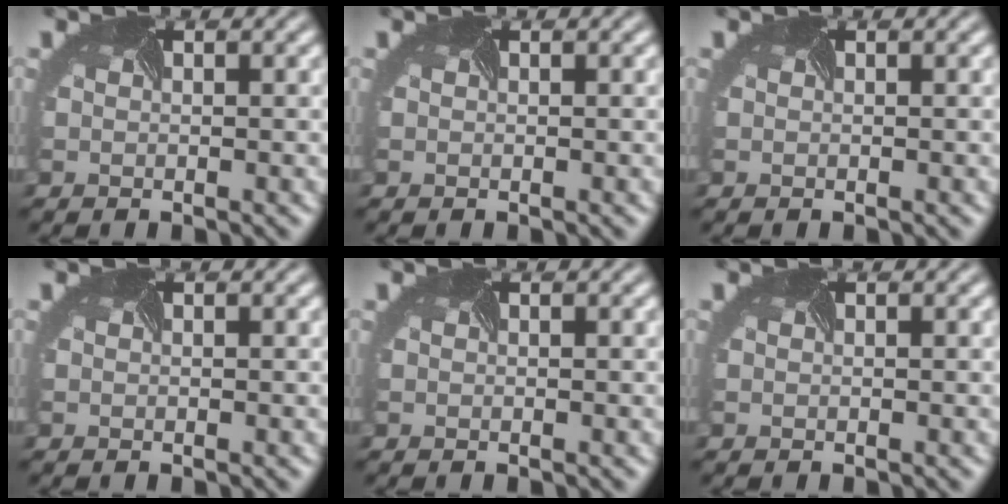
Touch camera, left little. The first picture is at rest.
{"total": 0.0}
{"total": 0.0}
{"total": 0.0}
{"total": 0.0}
{"total": 0.0}